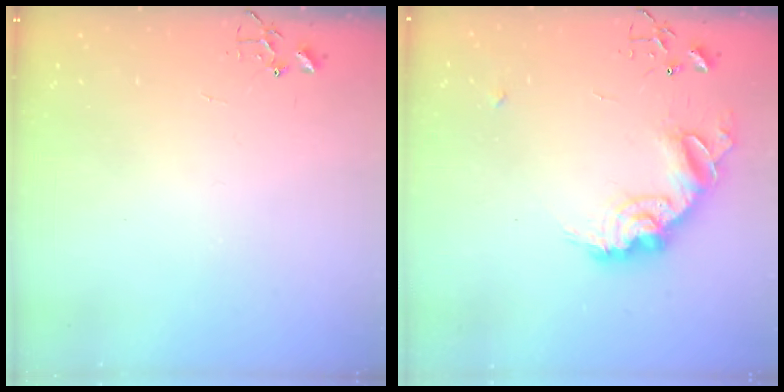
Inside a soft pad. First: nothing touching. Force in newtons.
{"total": 16.1, "press": 16.1, "slide": 1.0}